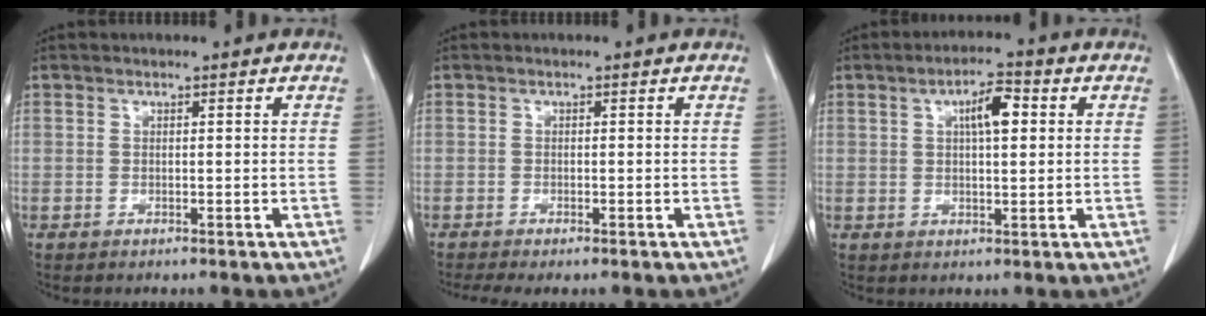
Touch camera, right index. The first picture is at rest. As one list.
[{"total": 3.4, "force": [-2.7, 0.6, 2.0], "torque": [-0.035, -0.010, -0.043]}, {"total": 5.3, "force": [1.5, 1.6, 4.8], "torque": [-0.082, 0.011, 0.025]}]